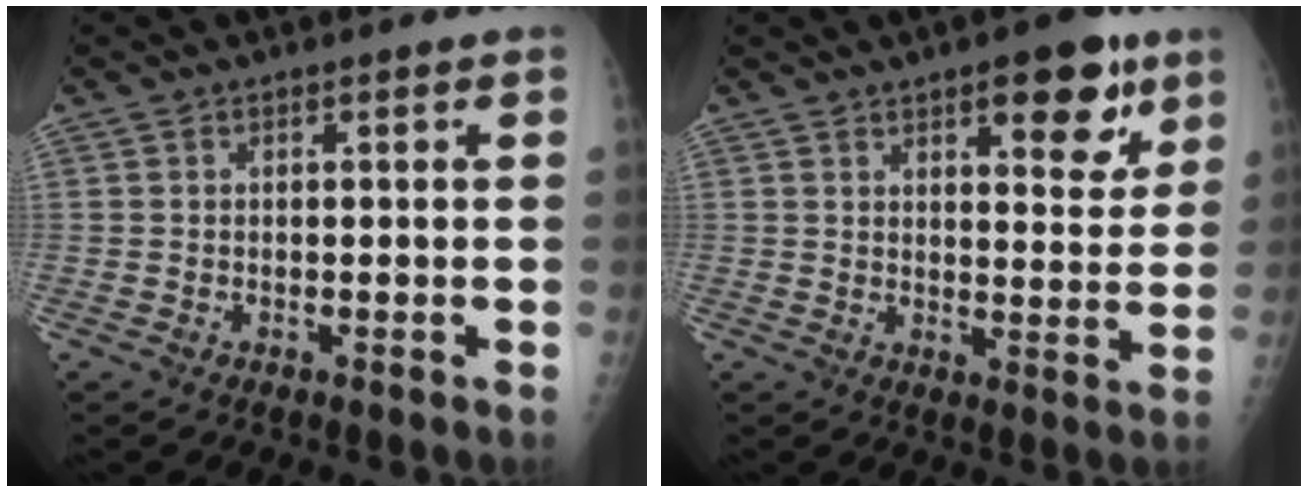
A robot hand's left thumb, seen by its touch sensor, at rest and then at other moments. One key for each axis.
{"total": 10.7, "fx": 6.0, "fy": 4.3, "fz": 7.7, "tx": -0.069, "ty": -0.029, "tz": 0.081}